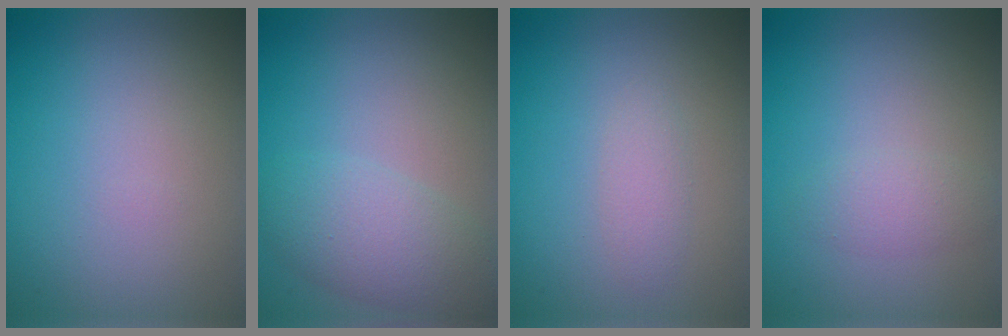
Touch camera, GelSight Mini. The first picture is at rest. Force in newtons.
{"total": 3.0, "press": 3.0, "slide": 0.3}
{"total": 1.3, "press": 1.3, "slide": 0.0}
{"total": 1.7, "press": 1.7, "slide": 0.0}